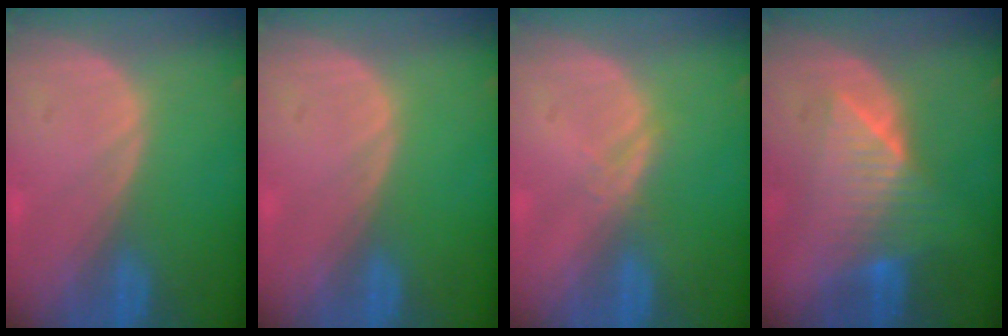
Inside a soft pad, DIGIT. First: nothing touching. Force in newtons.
{"total": 0.0}
{"total": 1.3, "press": 1.3, "slide": 0.1}
{"total": 6.9, "press": 6.8, "slide": 0.9}